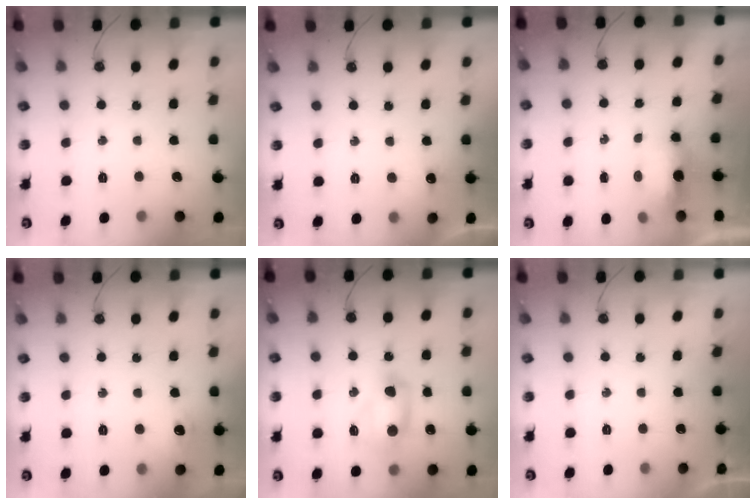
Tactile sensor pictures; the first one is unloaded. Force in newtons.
{"total": 5.1, "press": 3.9, "slide": 3.3}
{"total": 10.0, "press": 7.0, "slide": 7.1}
{"total": 6.3, "press": 6.3, "slide": 0.8}
{"total": 10.3, "press": 10.2, "slide": 1.1}
{"total": 0.0}